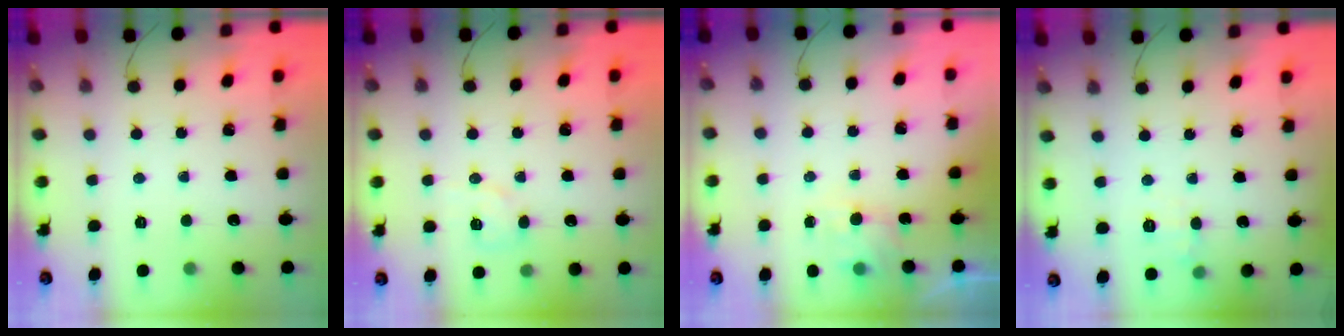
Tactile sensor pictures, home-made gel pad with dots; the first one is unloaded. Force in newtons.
{"total": 4.8, "press": 4.5, "slide": 1.5}
{"total": 2.2, "press": 2.0, "slide": 0.9}
{"total": 7.5, "press": 7.3, "slide": 1.4}